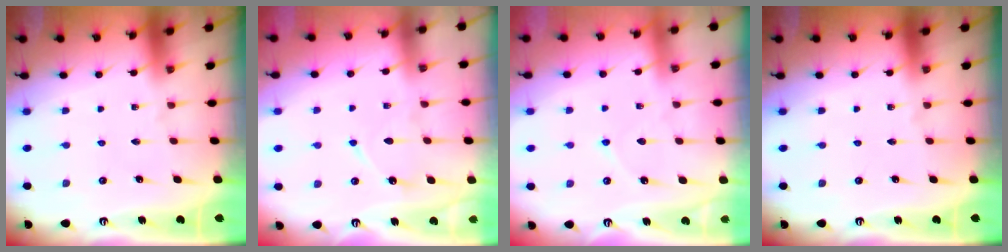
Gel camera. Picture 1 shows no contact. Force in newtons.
{"total": 7.4, "press": 7.3, "slide": 0.7}
{"total": 5.4, "press": 5.4, "slide": 0.4}
{"total": 0.0}